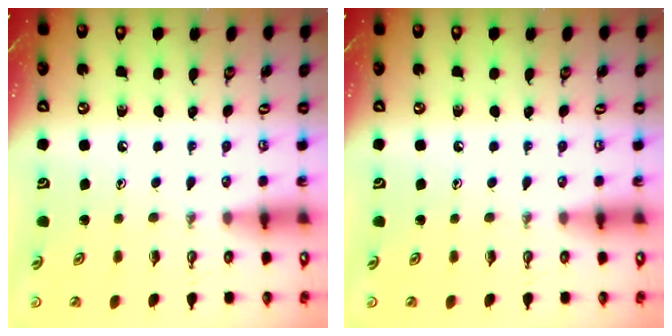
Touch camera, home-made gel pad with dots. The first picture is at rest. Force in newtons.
{"total": 0.0}